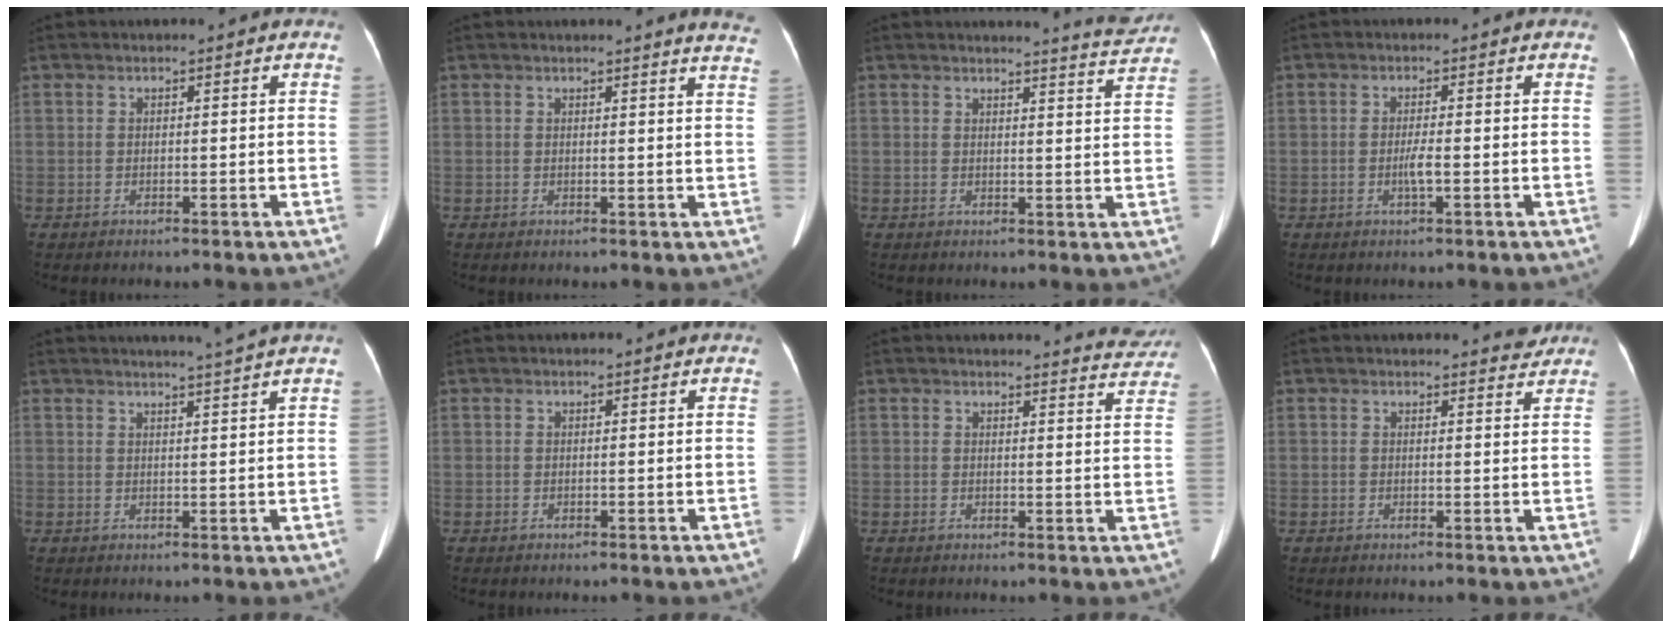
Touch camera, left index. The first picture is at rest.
{"total": 6.2, "force": [6.0, -0.3, 1.8], "torque": [-0.014, -0.036, 0.034]}
{"total": 4.8, "force": [4.8, -0.5, 0.2], "torque": [-0.013, -0.027, 0.046]}
{"total": 2.0, "force": [-0.6, 0.0, 1.9], "torque": [-0.039, -0.002, -0.010]}
{"total": 4.4, "force": [3.8, -1.4, 1.7], "torque": [-0.023, -0.004, 0.047]}
{"total": 0.0}
{"total": 5.4, "force": [5.4, 0.4, -0.2], "torque": [0.008, -0.027, 0.039]}
{"total": 2.5, "force": [2.4, 0.3, 0.2], "torque": [-0.004, -0.011, 0.021]}